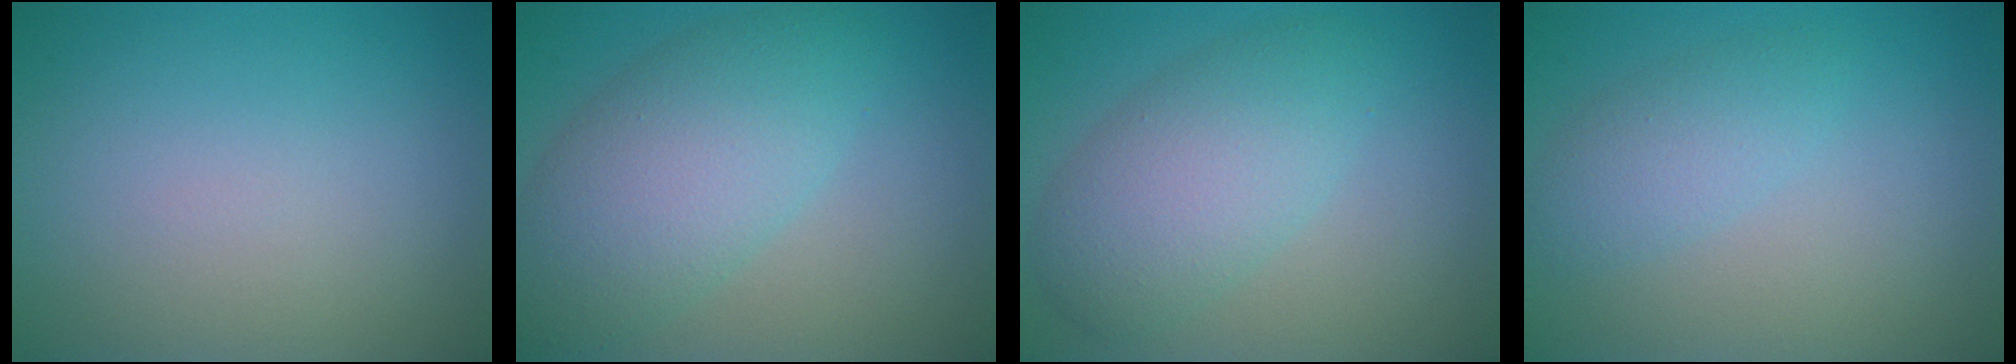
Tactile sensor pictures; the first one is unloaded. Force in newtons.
{"total": 7.1, "press": 7.1, "slide": 0.2}
{"total": 5.4, "press": 5.4, "slide": 0.0}
{"total": 2.5, "press": 2.5, "slide": 0.0}